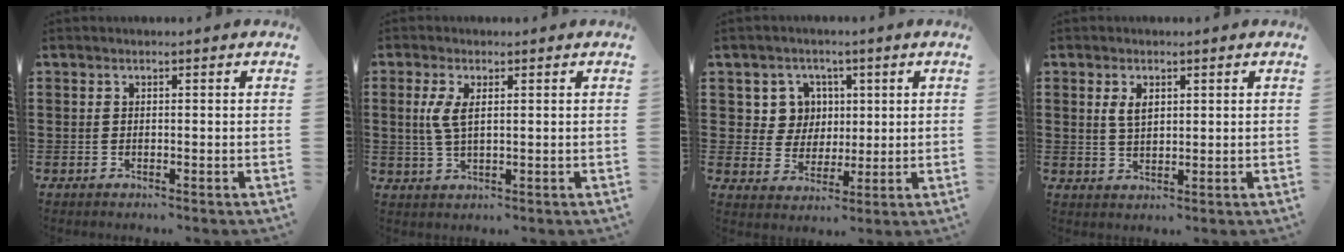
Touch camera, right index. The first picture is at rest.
{"total": 4.0, "force": [1.0, 1.4, 3.6], "torque": [-0.088, 0.001, 0.011]}
{"total": 6.1, "force": [1.9, 5.6, 1.3], "torque": [-0.047, 0.015, 0.034]}
{"total": 2.9, "force": [1.2, 1.5, 2.2], "torque": [-0.048, 0.005, 0.021]}